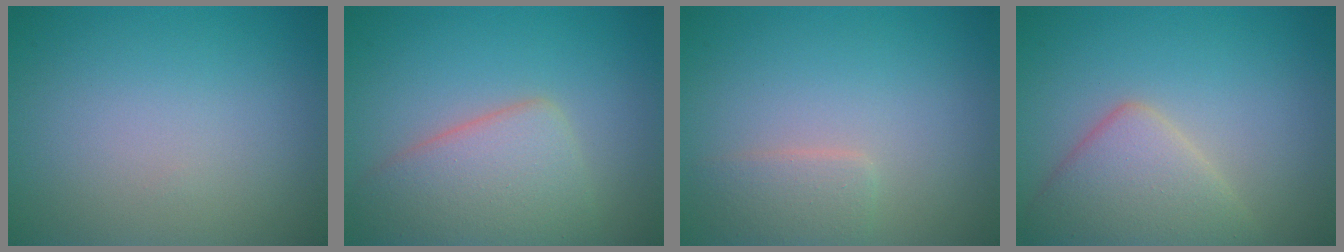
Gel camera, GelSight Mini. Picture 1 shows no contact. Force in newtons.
{"total": 5.6, "press": 5.6, "slide": 0.3}
{"total": 2.0, "press": 2.0, "slide": 0.1}
{"total": 4.8, "press": 4.8, "slide": 0.3}